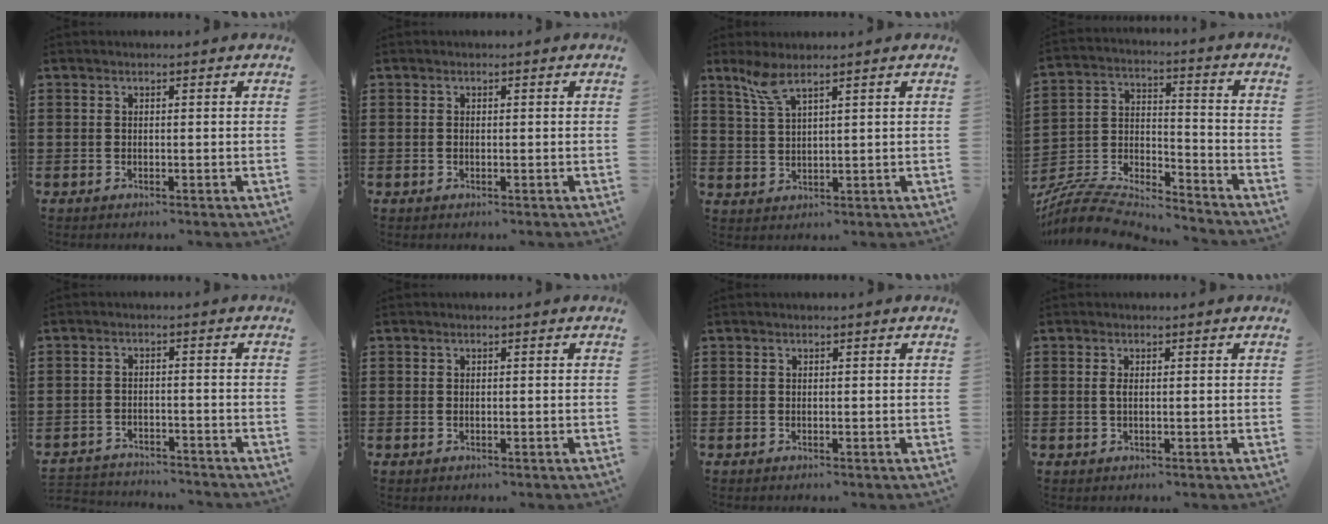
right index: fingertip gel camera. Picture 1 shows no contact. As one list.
[{"total": 0.0}, {"total": 4.1, "force": [2.7, 0.8, 2.9], "torque": [-0.065, 0.004, 0.049]}, {"total": 6.7, "force": [-6.4, 1.7, 1.5], "torque": [-0.043, -0.003, -0.131]}, {"total": 3.0, "force": [-3.0, 0.4, -0.2], "torque": [-0.005, 0.000, -0.066]}, {"total": 0.0}, {"total": 0.0}, {"total": 1.0, "force": [0.0, 0.3, 0.9], "torque": [-0.019, 0.001, -0.001]}]